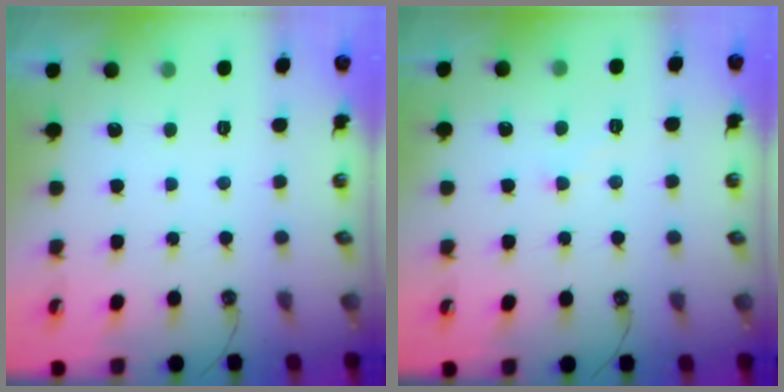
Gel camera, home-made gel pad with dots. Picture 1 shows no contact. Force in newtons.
{"total": 1.1, "press": 1.0, "slide": 0.4}